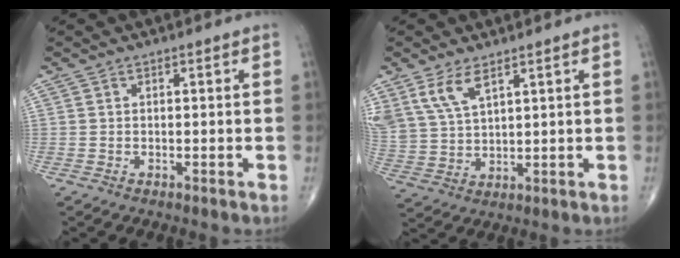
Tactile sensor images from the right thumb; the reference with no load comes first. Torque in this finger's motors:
{"motor_torque": [-0.43, 0.73, 0.94, 0.85, 0.07]}